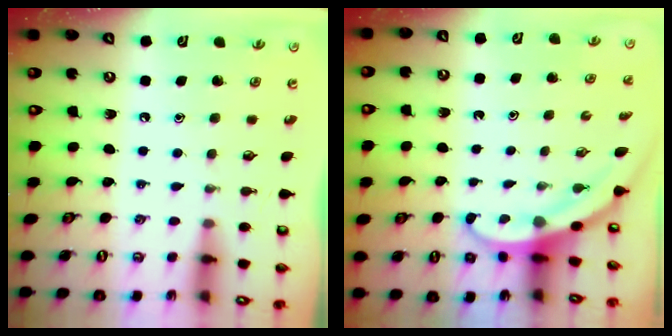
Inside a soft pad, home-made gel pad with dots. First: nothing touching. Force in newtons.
{"total": 3.3, "press": 3.3, "slide": 0.2}